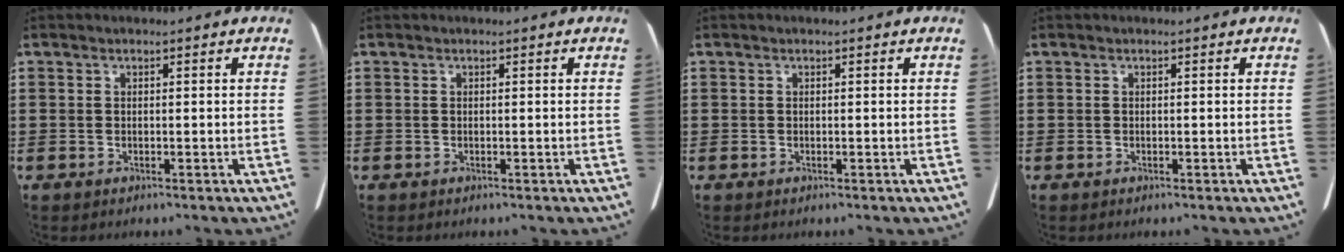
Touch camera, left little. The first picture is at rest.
{"total": 0.0}
{"total": 0.0}
{"total": 0.0}